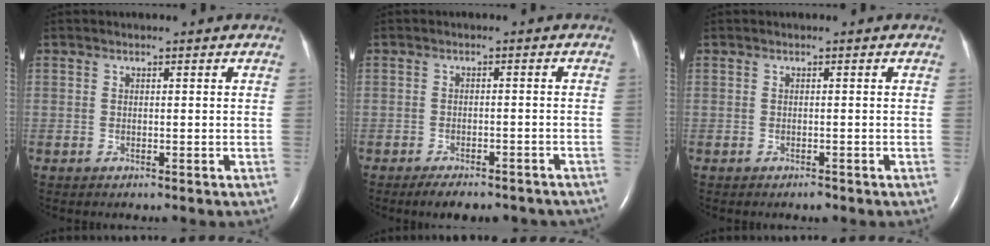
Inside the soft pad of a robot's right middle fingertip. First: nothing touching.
{"total": 9.7, "force": [-8.3, 2.9, 4.1], "torque": [-0.052, 0.002, -0.097]}
{"total": 0.7, "force": [-0.6, 0.2, 0.4], "torque": [-0.009, -0.002, -0.006]}